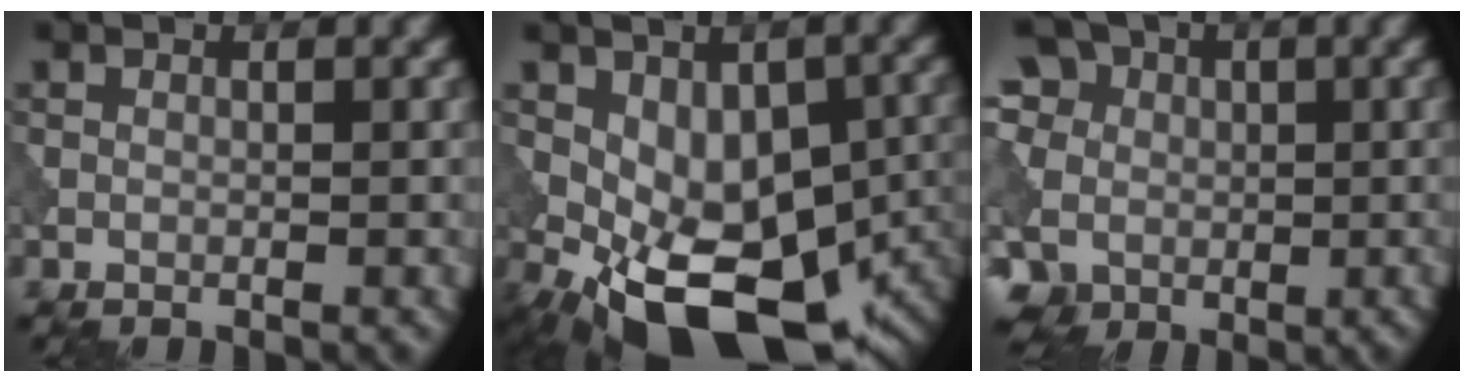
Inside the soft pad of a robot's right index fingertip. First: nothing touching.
{"total": 12.8, "force": [-3.9, 6.9, 10.0], "torque": [-0.156, -0.023, -0.051]}
{"total": 17.0, "force": [3.4, 14.6, 7.9], "torque": [-0.206, 0.022, 0.031]}